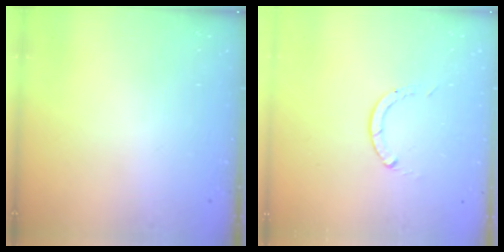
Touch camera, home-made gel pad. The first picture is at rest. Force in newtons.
{"total": 0.0}